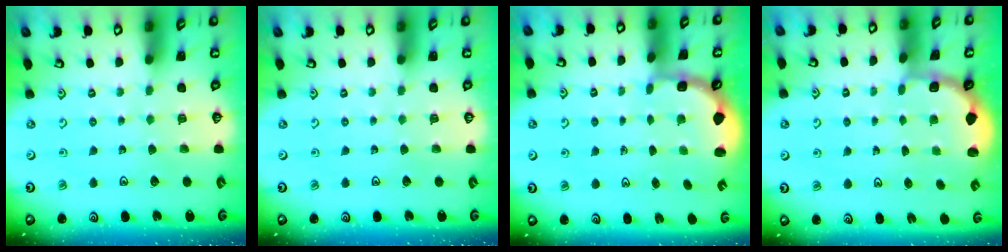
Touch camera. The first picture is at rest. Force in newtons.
{"total": 0.0}
{"total": 2.7, "press": 2.1, "slide": 1.7}
{"total": 1.8, "press": 1.6, "slide": 0.7}